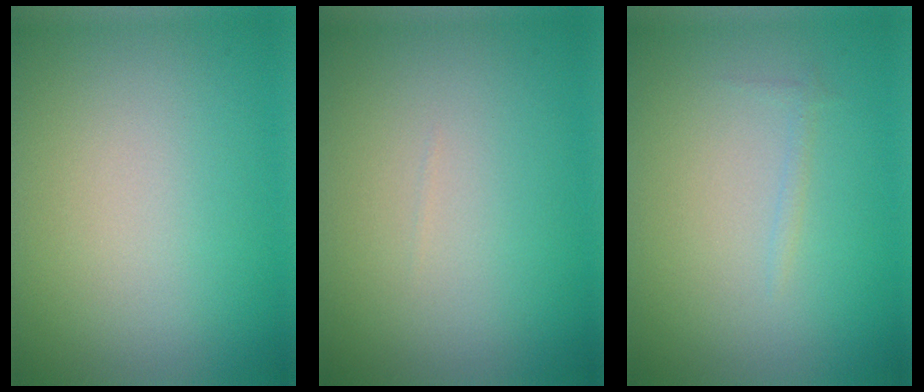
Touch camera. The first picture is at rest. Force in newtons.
{"total": 0.0}
{"total": 0.5, "press": 0.5, "slide": 0.1}